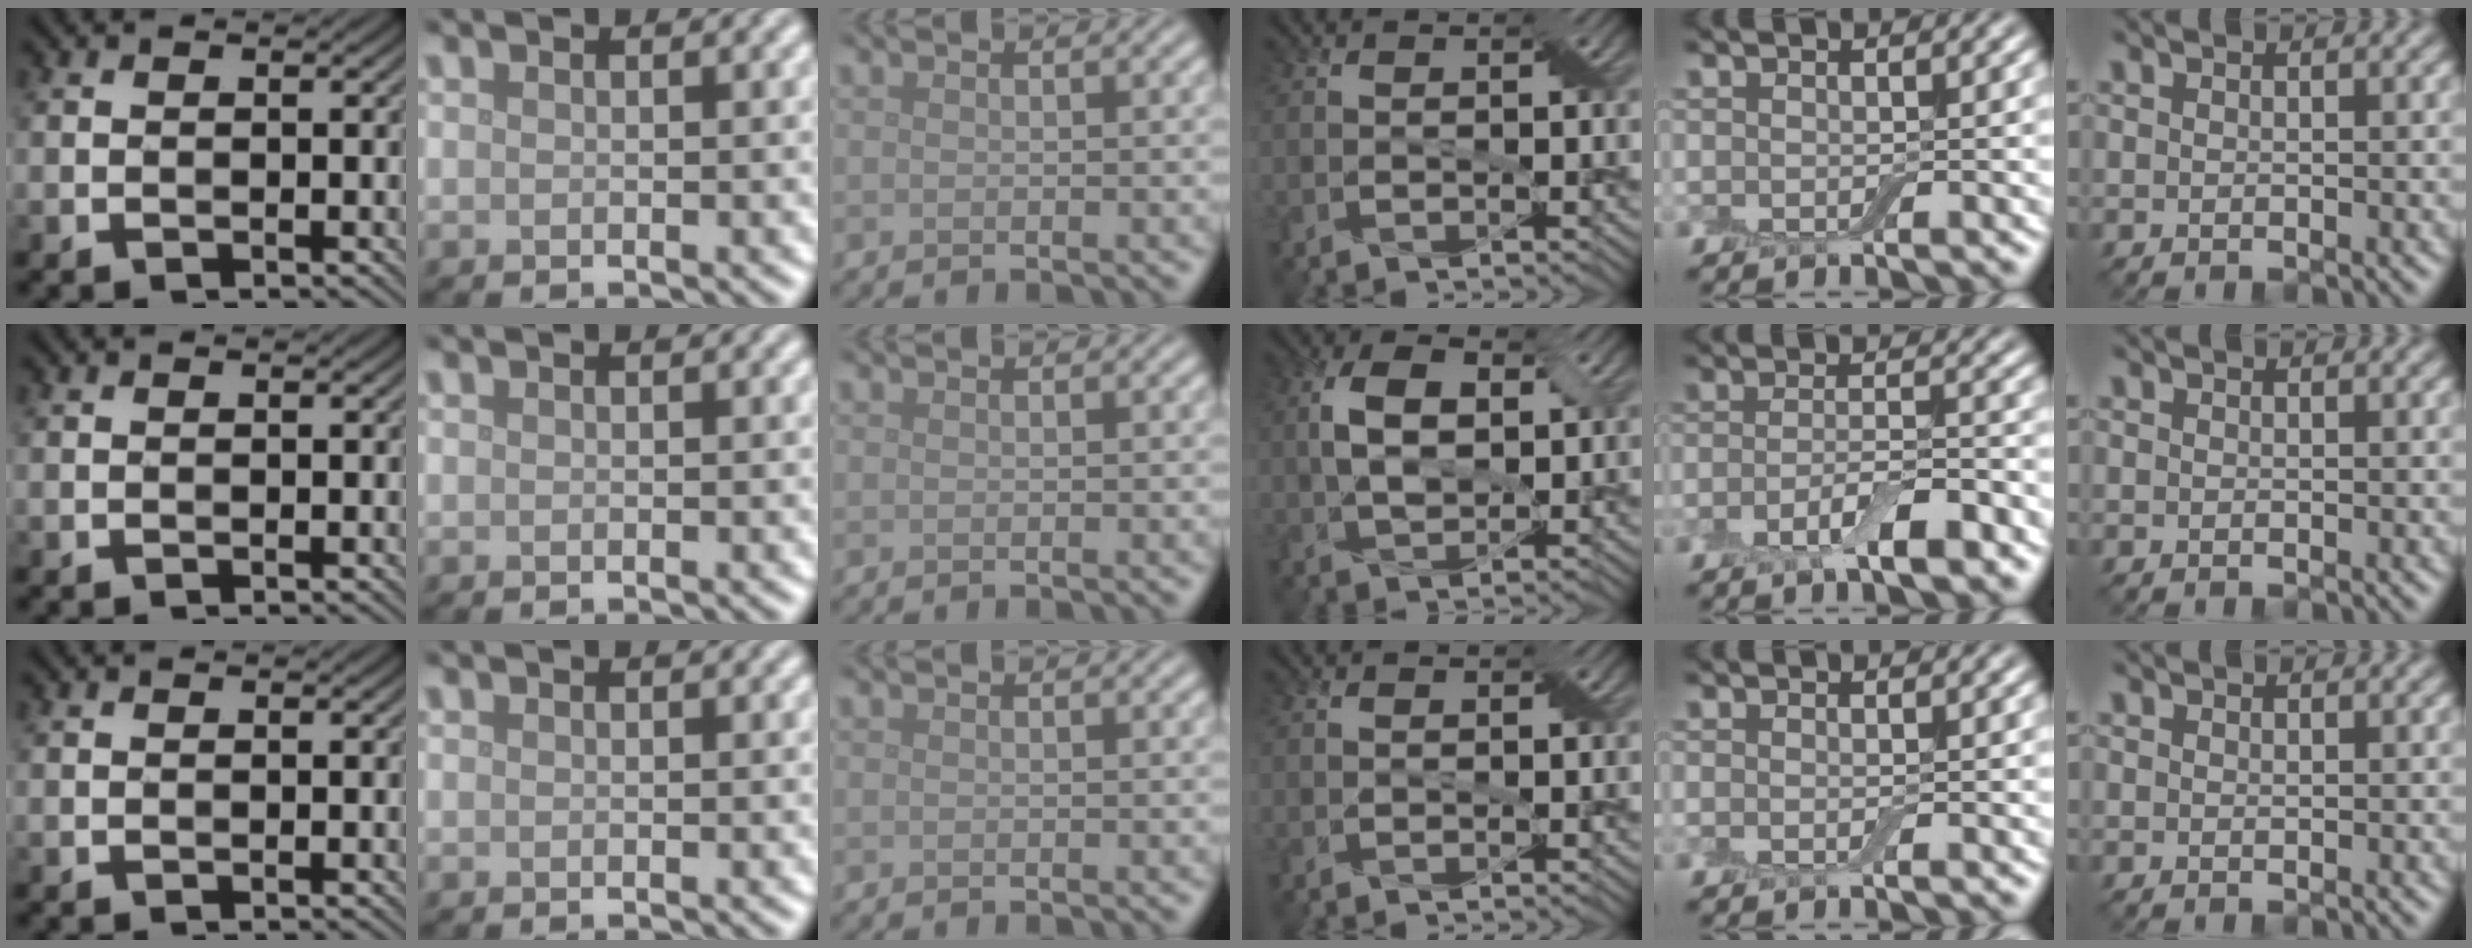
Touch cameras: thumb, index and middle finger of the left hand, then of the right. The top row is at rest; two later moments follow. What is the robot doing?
{"motion": "wipe", "object": "dish"}